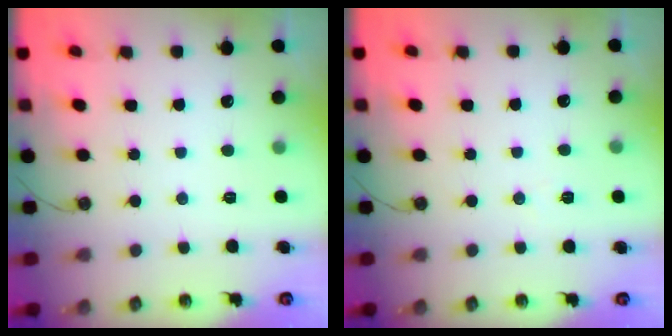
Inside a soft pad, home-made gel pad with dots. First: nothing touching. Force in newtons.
{"total": 5.6, "press": 3.4, "slide": 4.5}